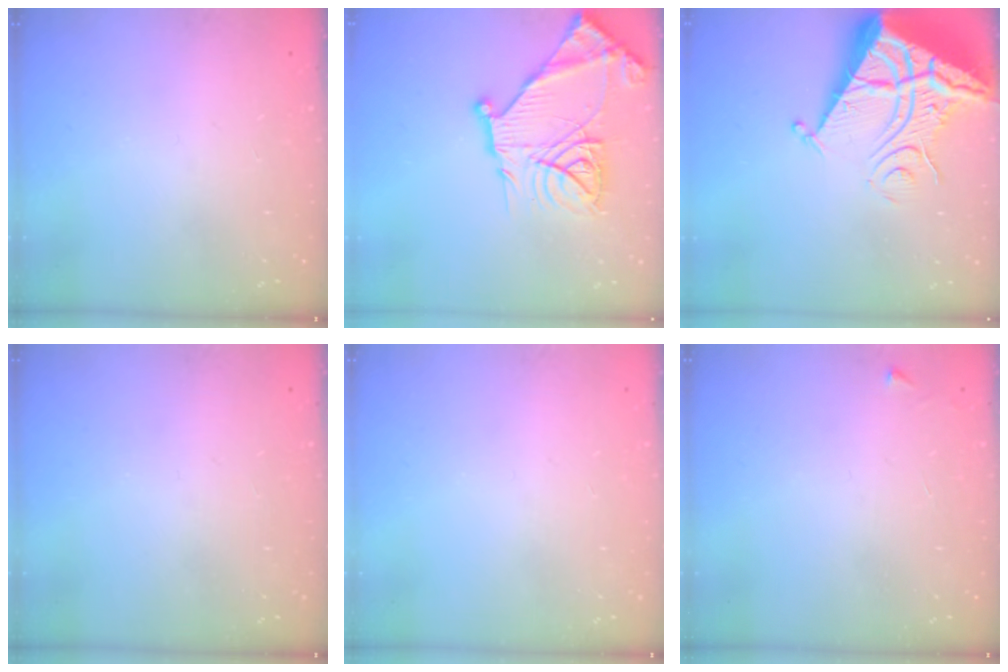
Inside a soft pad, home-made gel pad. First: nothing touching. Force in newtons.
{"total": 22.8, "press": 22.6, "slide": 2.3}
{"total": 12.2, "press": 12.1, "slide": 1.3}
{"total": 0.0}
{"total": 0.0}
{"total": 2.6, "press": 2.6, "slide": 0.3}